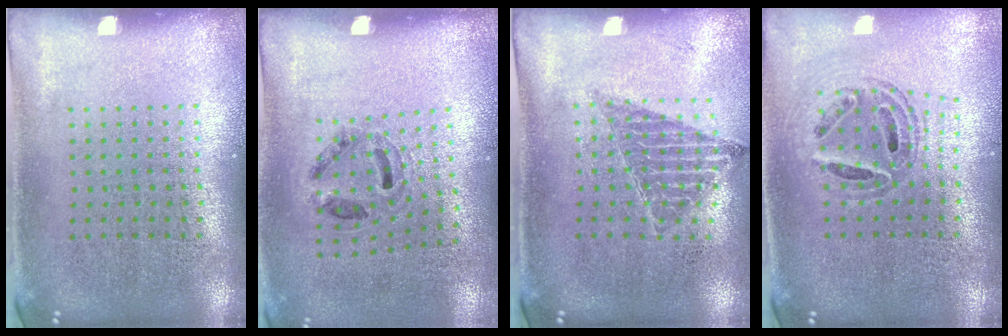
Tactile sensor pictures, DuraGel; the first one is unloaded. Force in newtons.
{"total": 1.2, "press": 0.8, "slide": 0.8}
{"total": 0.9, "press": 0.9, "slide": 0.1}
{"total": 0.8, "press": 0.8, "slide": 0.1}